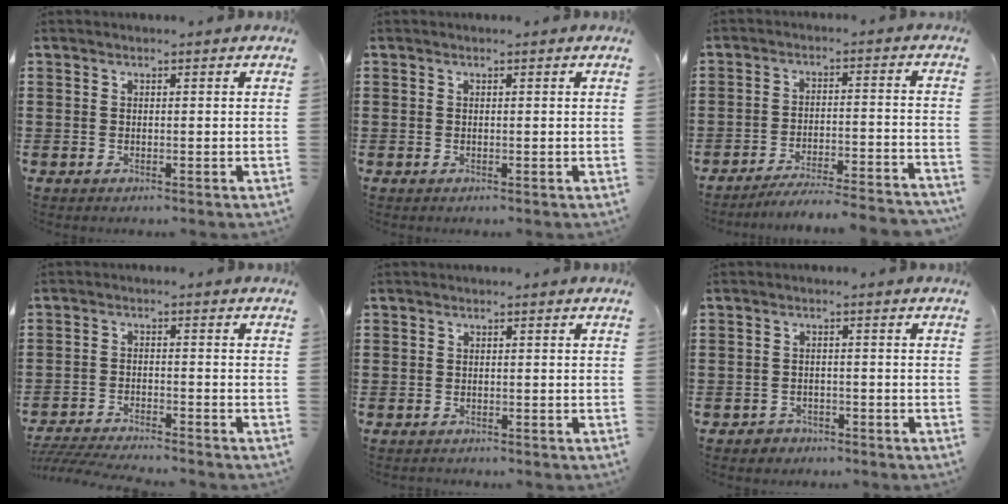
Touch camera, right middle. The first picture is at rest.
{"total": 0.0}
{"total": 4.8, "force": [-4.6, -0.2, 1.4], "torque": [-0.031, -0.009, -0.094]}
{"total": 4.0, "force": [-4.0, -0.1, 0.8], "torque": [-0.028, -0.009, -0.086]}
{"total": 0.7, "force": [-0.6, 0.4, -0.2], "torque": [0.003, 0.004, -0.014]}
{"total": 1.6, "force": [-1.4, 0.7, -0.1], "torque": [-0.005, 0.004, -0.033]}